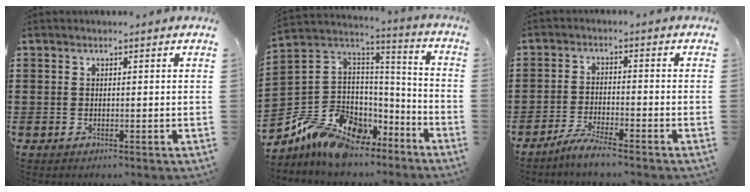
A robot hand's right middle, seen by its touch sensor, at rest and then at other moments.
{"total": 10.6, "force": [-8.6, 5.8, 2.5], "torque": [-0.082, 0.008, -0.170]}
{"total": 4.1, "force": [-3.7, 0.1, 1.8], "torque": [-0.045, -0.005, -0.074]}